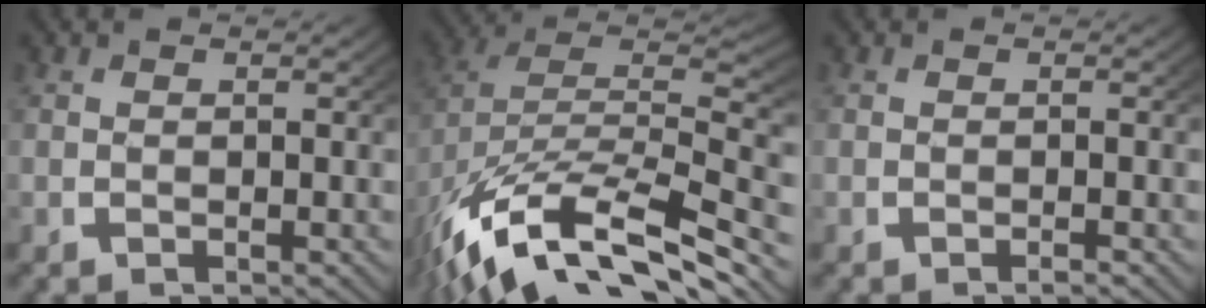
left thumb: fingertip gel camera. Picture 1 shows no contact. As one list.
[{"total": 15.9, "force": [-5.5, 9.9, 11.2], "torque": [-0.222, -0.042, -0.067]}, {"total": 0.5, "force": [-0.4, 0.0, 0.3], "torque": [-0.003, 0.003, -0.008]}]